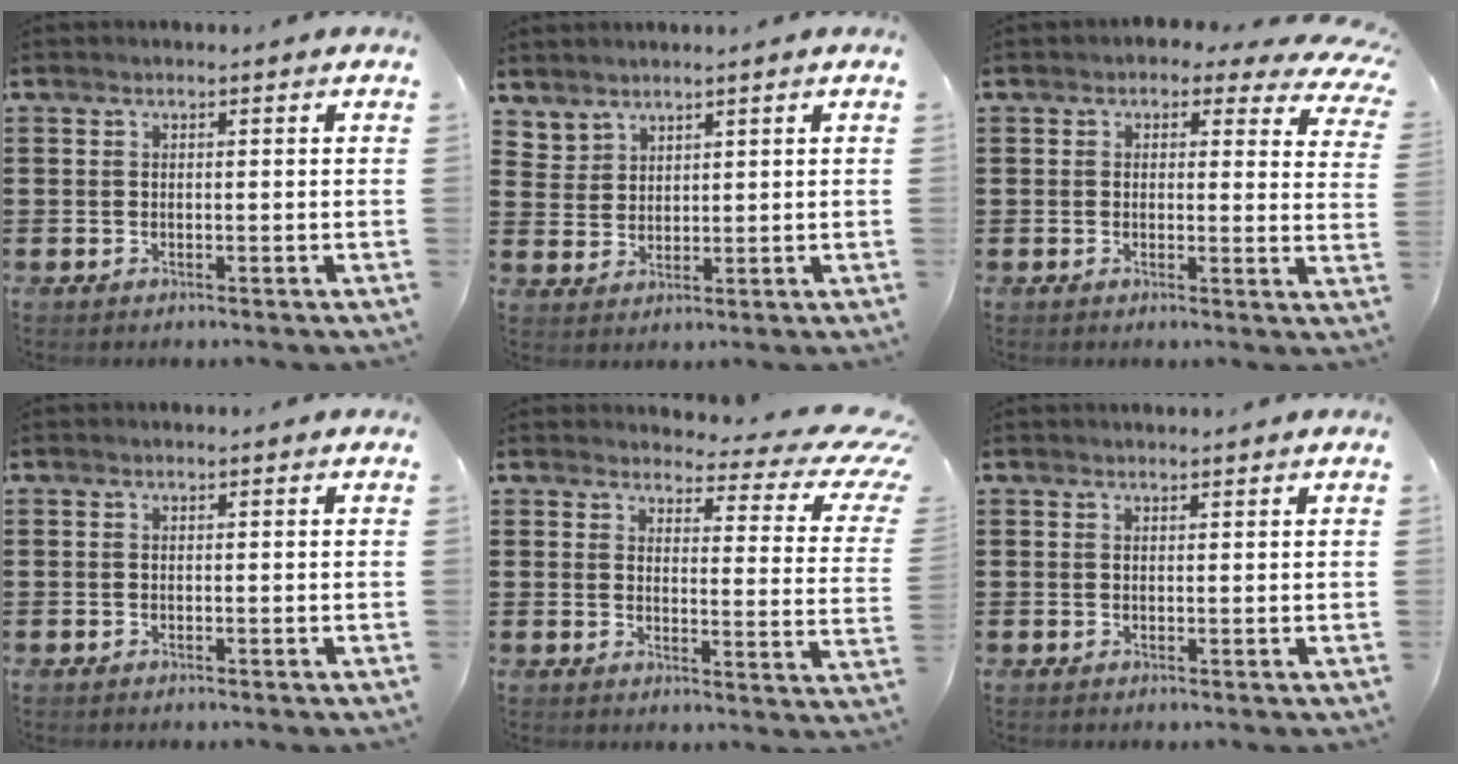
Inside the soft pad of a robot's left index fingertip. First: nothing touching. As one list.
[{"total": 3.2, "force": [2.8, 1.5, -0.1], "torque": [-0.008, -0.002, 0.055]}, {"total": 2.6, "force": [1.7, 1.3, 1.4], "torque": [-0.030, -0.004, 0.026]}, {"total": 0.0}, {"total": 5.0, "force": [4.0, 1.4, 2.7], "torque": [-0.050, -0.030, 0.061]}, {"total": 0.8, "force": [0.8, 0.1, 0.2], "torque": [-0.005, -0.001, 0.016]}]